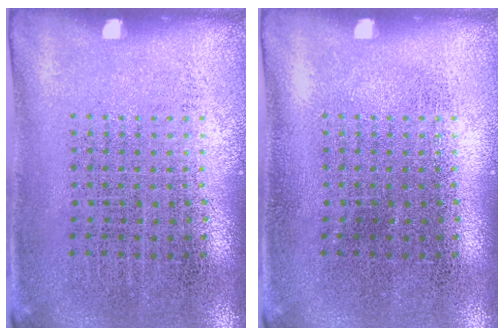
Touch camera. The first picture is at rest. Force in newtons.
{"total": 0.0}